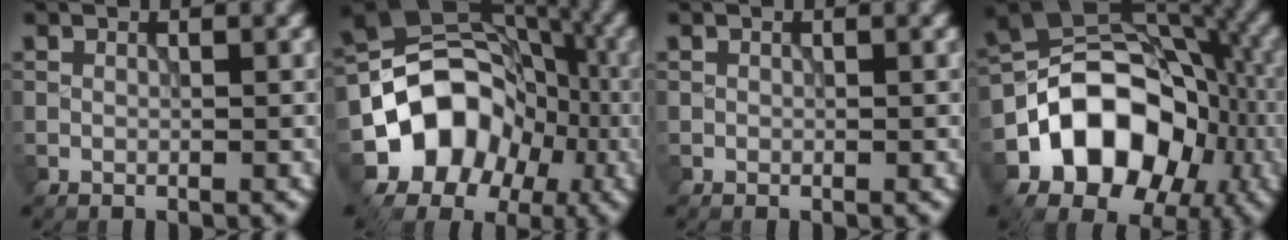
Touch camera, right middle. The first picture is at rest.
{"total": 9.3, "force": [-3.2, 7.6, 4.4], "torque": [-0.044, 0.012, -0.064]}
{"total": 0.0}
{"total": 11.4, "force": [-4.2, 8.4, 6.4], "torque": [-0.082, 0.009, -0.078]}